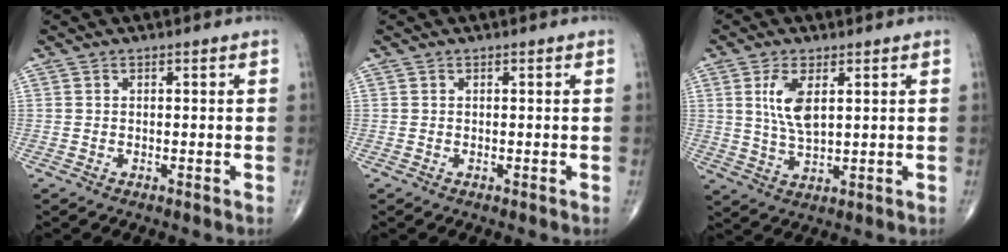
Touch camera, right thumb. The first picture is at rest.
{"total": 0.0}
{"total": 7.0, "force": [2.1, 3.1, 6.0], "torque": [-0.120, -0.010, 0.048]}